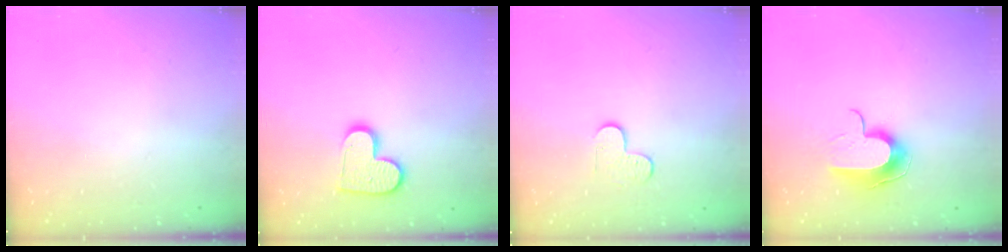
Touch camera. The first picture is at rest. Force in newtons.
{"total": 11.1, "press": 11.1, "slide": 0.4}
{"total": 4.2, "press": 4.2, "slide": 0.4}
{"total": 10.5, "press": 10.5, "slide": 1.1}